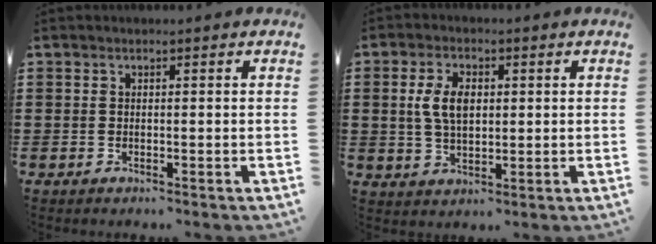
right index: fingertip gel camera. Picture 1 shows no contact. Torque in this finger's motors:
{"motor_torque": [0.85, -0.13, 0.39, 0.11]}